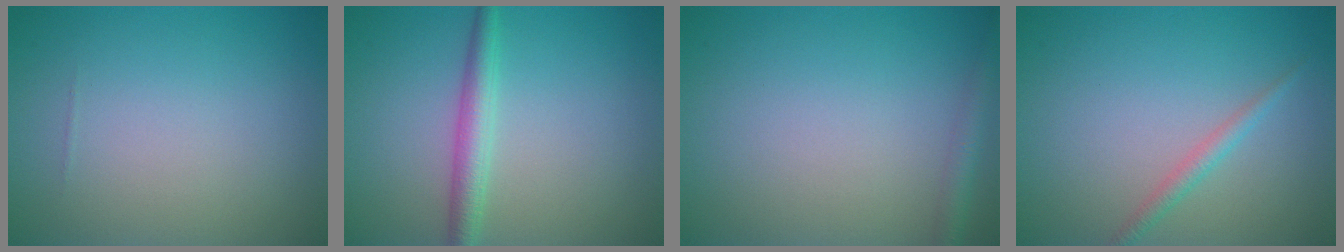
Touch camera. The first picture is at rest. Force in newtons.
{"total": 2.7, "press": 2.7, "slide": 0.1}
{"total": 1.8, "press": 1.8, "slide": 0.1}
{"total": 1.4, "press": 1.4, "slide": 0.1}